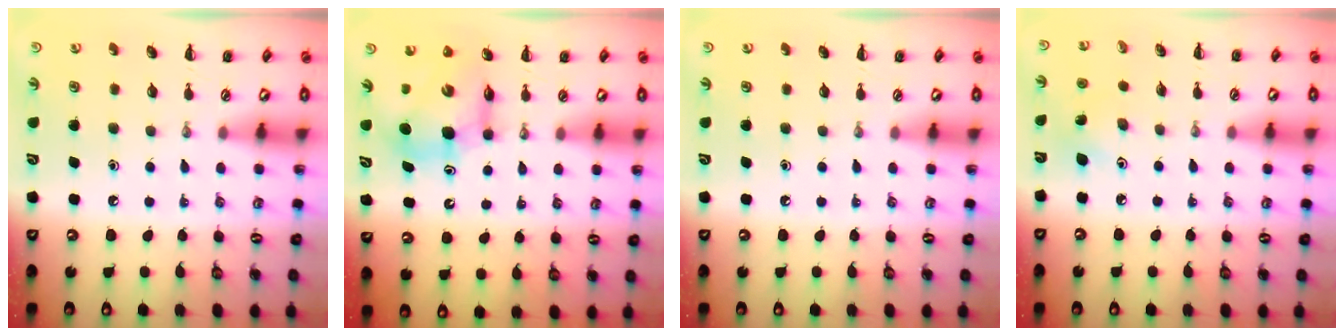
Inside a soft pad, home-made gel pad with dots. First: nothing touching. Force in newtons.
{"total": 8.2, "press": 7.9, "slide": 2.5}
{"total": 0.0}
{"total": 4.8, "press": 4.7, "slide": 1.1}